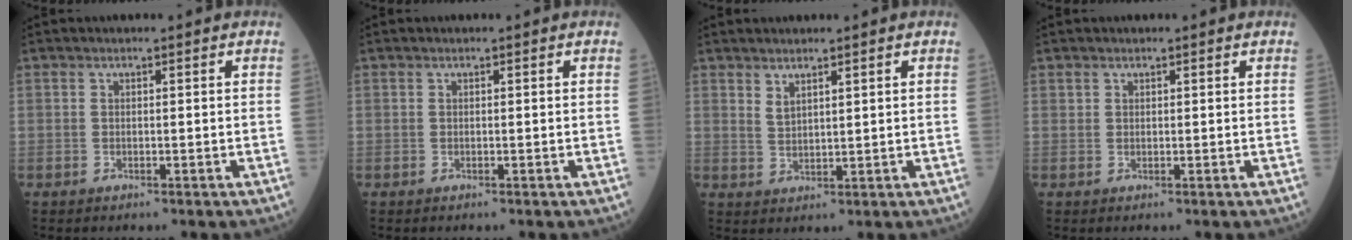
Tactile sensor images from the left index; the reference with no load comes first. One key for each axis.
{"total": 0.0}
{"total": 2.4, "fx": 1.8, "fy": 0.6, "fz": 1.4, "tx": -0.036, "ty": -0.004, "tz": 0.044}
{"total": 0.7, "fx": 0.6, "fy": 0.5, "fz": 0.0, "tx": 0.001, "ty": 0.000, "tz": 0.009}